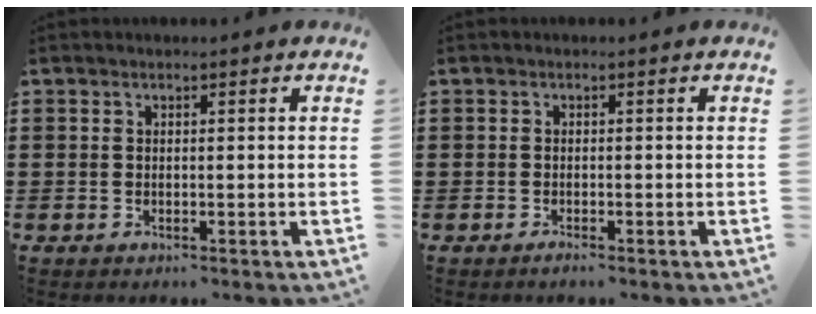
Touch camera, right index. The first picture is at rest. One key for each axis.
{"total": 0.7, "fx": -0.7, "fy": 0.0, "fz": 0.2, "tx": -0.005, "ty": -0.004, "tz": -0.012}